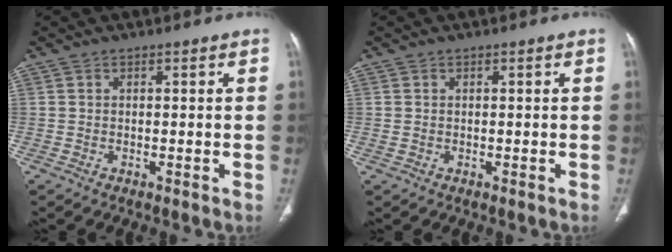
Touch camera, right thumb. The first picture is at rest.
{"total": 0.7, "force": [0.0, 0.7, 0.3], "torque": [-0.010, 0.003, 0.003]}